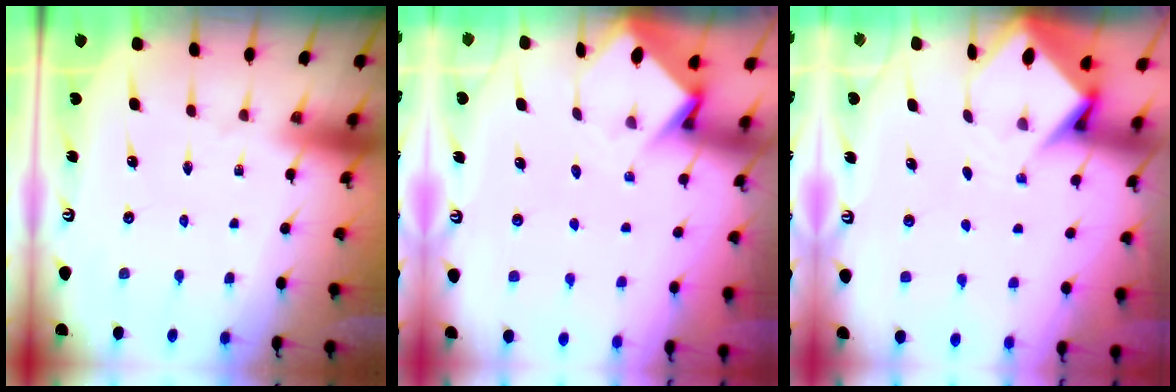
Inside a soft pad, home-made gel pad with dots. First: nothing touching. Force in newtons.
{"total": 3.6, "press": 3.6, "slide": 0.2}
{"total": 5.0, "press": 5.0, "slide": 0.3}